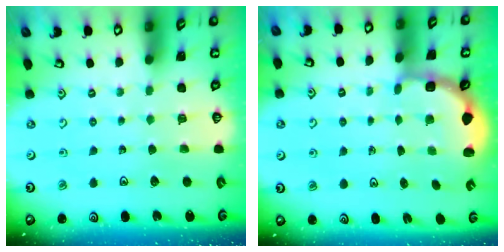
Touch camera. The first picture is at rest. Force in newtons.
{"total": 2.9, "press": 2.5, "slide": 1.4}